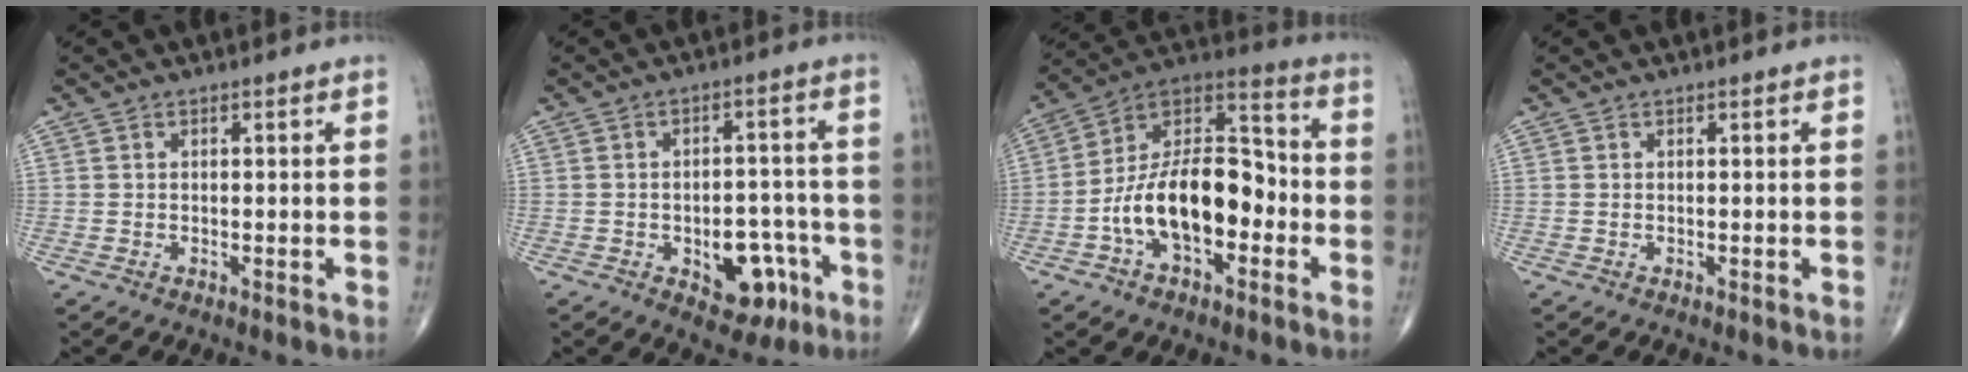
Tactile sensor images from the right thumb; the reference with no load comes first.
{"total": 9.9, "force": [-4.1, 6.0, 6.7], "torque": [-0.051, 0.036, -0.046]}
{"total": 18.4, "force": [-4.5, 10.1, 14.7], "torque": [-0.232, 0.053, -0.084]}
{"total": 0.0}